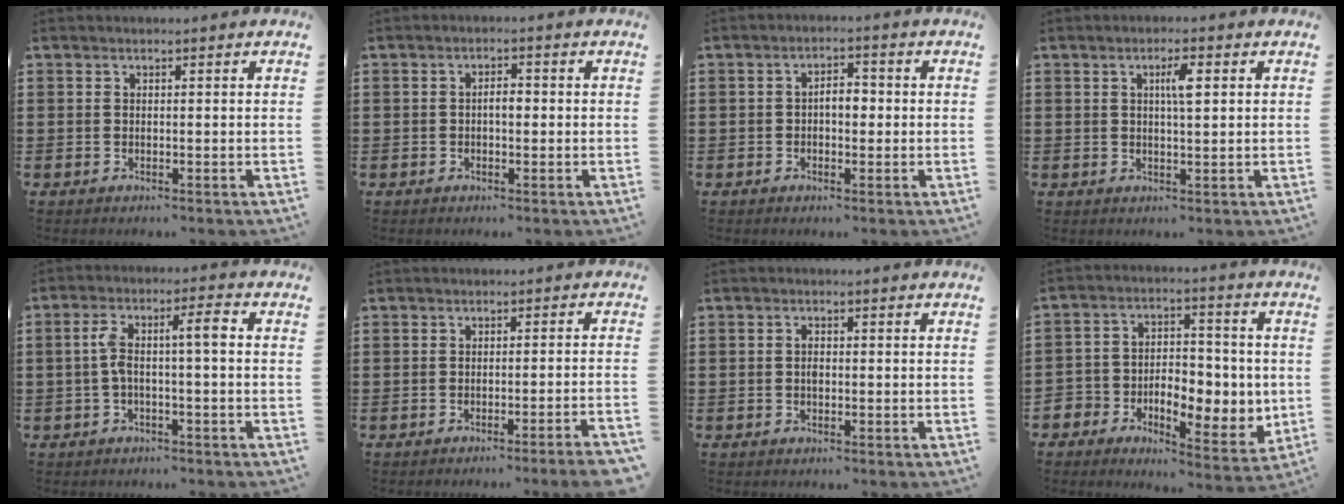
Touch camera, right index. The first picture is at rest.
{"total": 2.1, "force": [-0.2, 0.9, 1.9], "torque": [-0.036, 0.004, -0.005]}
{"total": 3.3, "force": [-0.3, 1.7, 2.8], "torque": [-0.053, 0.008, -0.009]}
{"total": 3.3, "force": [0.9, 0.7, 3.1], "torque": [-0.055, 0.004, 0.009]}
{"total": 5.8, "force": [-0.3, 1.3, 5.6], "torque": [-0.112, 0.009, -0.013]}
{"total": 2.6, "force": [-2.1, -0.7, 1.4], "torque": [-0.022, -0.006, -0.042]}
{"total": 1.4, "force": [-0.1, 0.7, 1.2], "torque": [-0.025, 0.001, -0.003]}
{"total": 6.4, "force": [-0.9, 5.3, 3.4], "torque": [-0.067, -0.002, -0.015]}